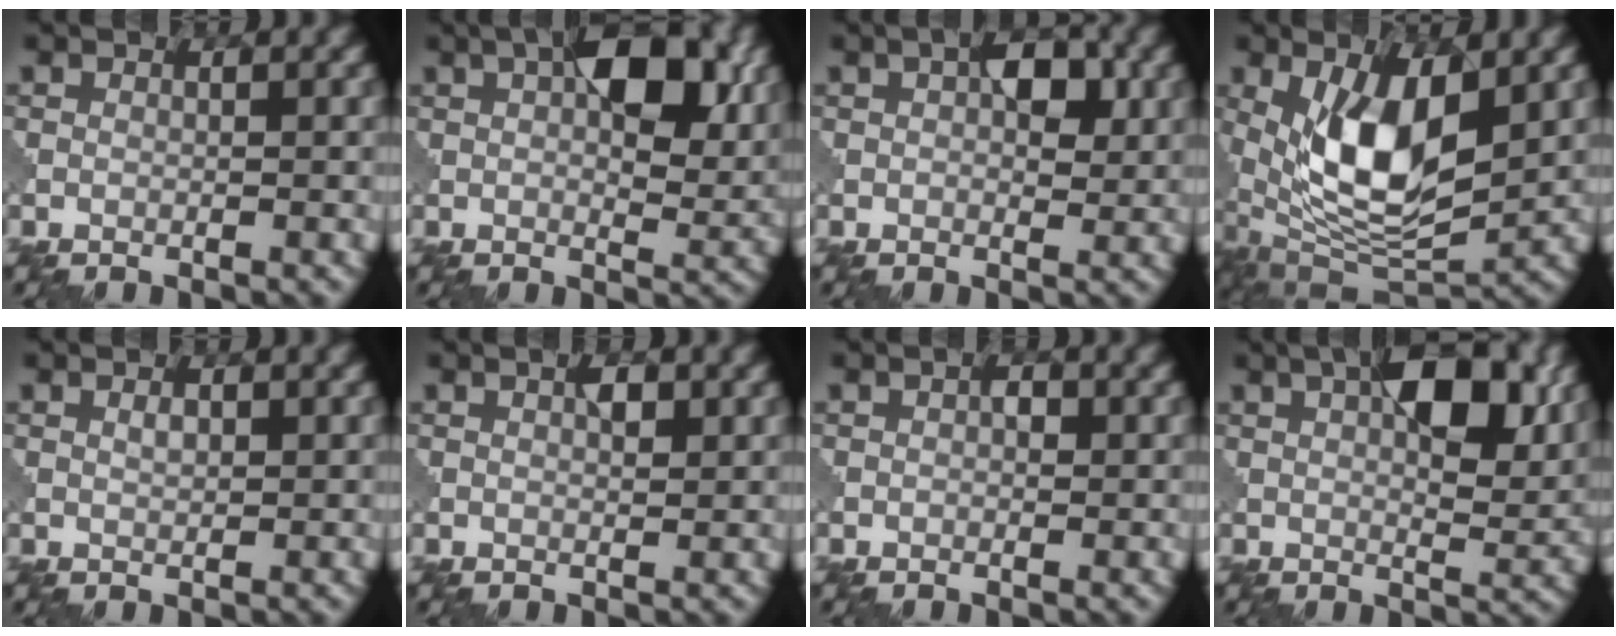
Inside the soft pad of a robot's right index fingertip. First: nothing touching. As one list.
[{"total": 9.2, "force": [3.3, 4.5, 7.4], "torque": [-0.100, 0.005, 0.047]}, {"total": 4.1, "force": [1.4, 2.2, 3.2], "torque": [-0.045, 0.002, 0.022]}, {"total": 10.1, "force": [1.9, 4.7, 8.8], "torque": [-0.171, -0.016, 0.037]}, {"total": 0.9, "force": [0.6, 0.4, 0.6], "torque": [-0.010, -0.002, 0.015]}, {"total": 1.4, "force": [0.8, 0.4, 1.1], "torque": [-0.014, -0.003, 0.015]}, {"total": 1.1, "force": [0.2, 0.7, 0.8], "torque": [-0.009, -0.001, 0.006]}, {"total": 8.8, "force": [3.4, 3.6, 7.2], "torque": [-0.099, 0.005, 0.052]}]